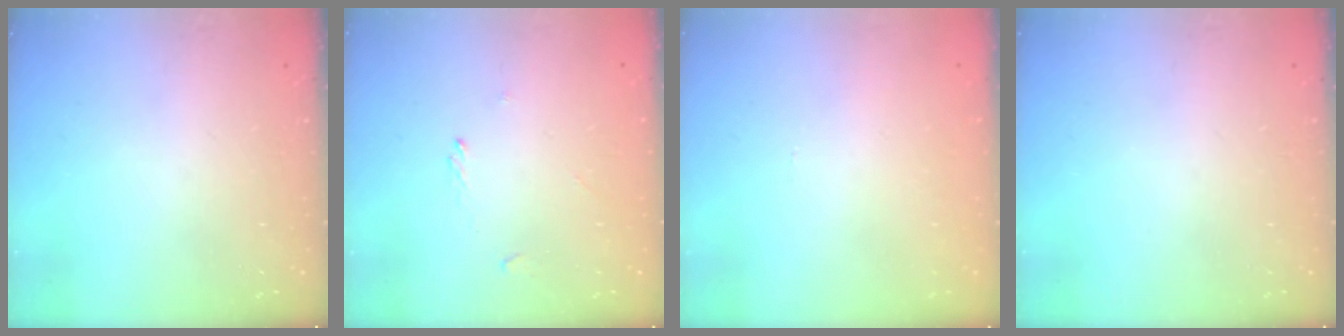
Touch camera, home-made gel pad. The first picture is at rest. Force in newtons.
{"total": 0.7, "press": 0.5, "slide": 0.4}
{"total": 0.5, "press": 0.5, "slide": 0.2}
{"total": 0.0}